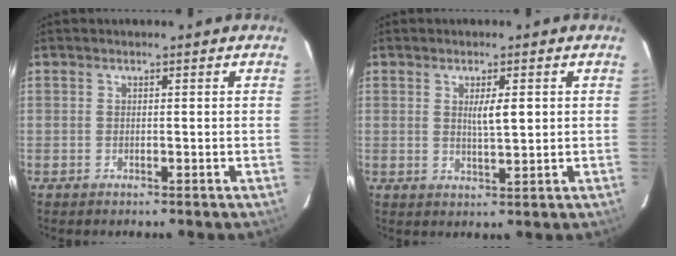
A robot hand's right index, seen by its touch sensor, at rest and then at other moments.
{"total": 3.4, "force": [0.8, 0.5, 3.2], "torque": [-0.055, -0.003, 0.014]}